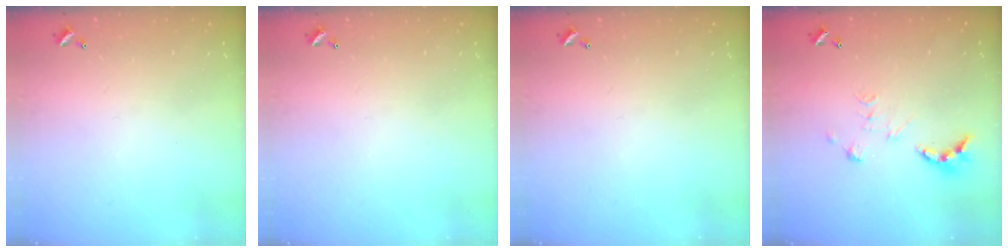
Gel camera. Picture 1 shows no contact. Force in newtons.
{"total": 0.0}
{"total": 0.0}
{"total": 2.9, "press": 2.7, "slide": 1.3}